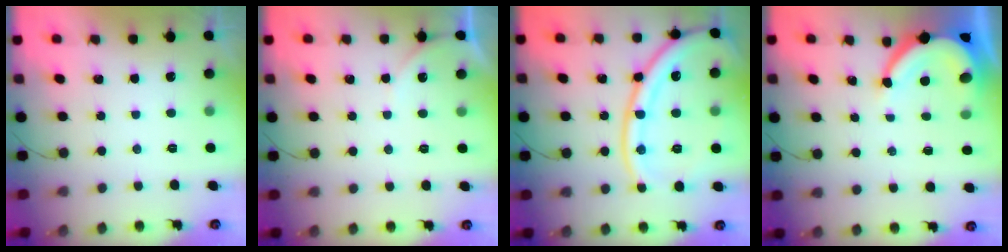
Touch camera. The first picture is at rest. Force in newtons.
{"total": 3.6, "press": 3.5, "slide": 0.5}
{"total": 20.5, "press": 20.4, "slide": 2.2}
{"total": 7.3, "press": 7.2, "slide": 0.8}